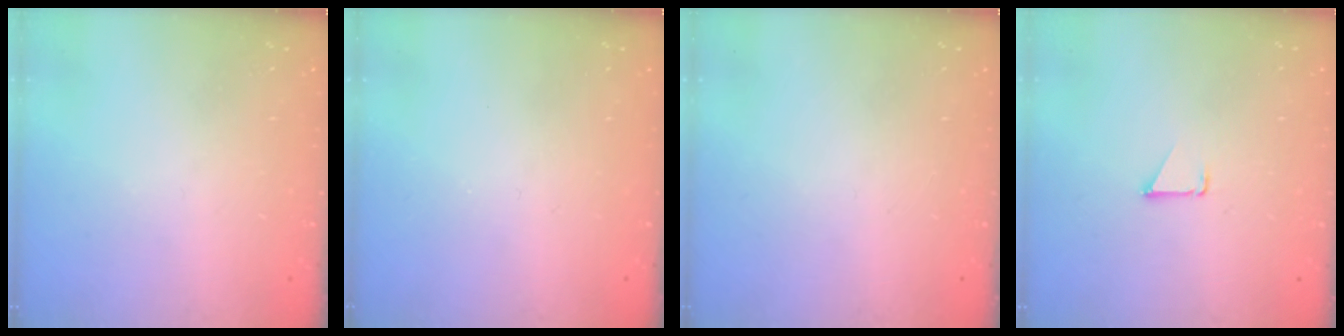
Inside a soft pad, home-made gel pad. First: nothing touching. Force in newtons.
{"total": 0.0}
{"total": 0.0}
{"total": 0.7, "press": 0.7, "slide": 0.1}